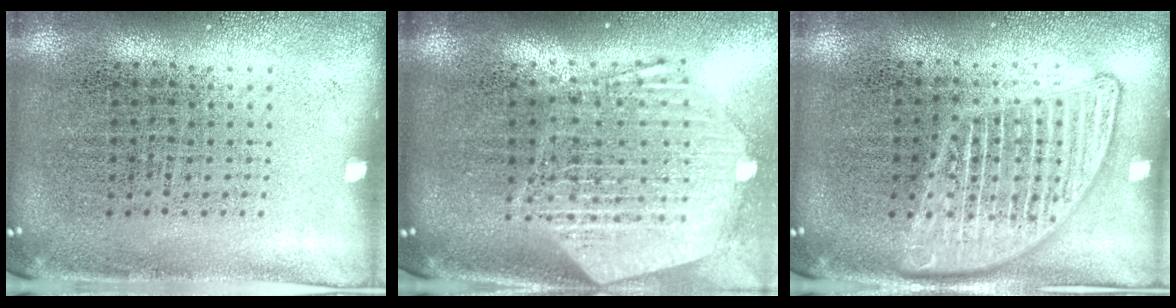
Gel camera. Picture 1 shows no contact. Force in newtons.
{"total": 2.8, "press": 2.2, "slide": 1.7}
{"total": 3.0, "press": 2.9, "slide": 0.3}